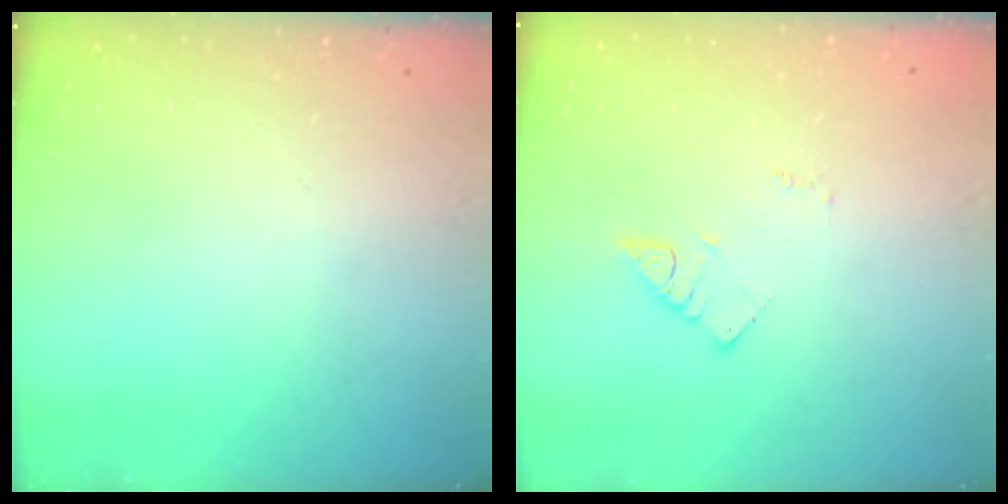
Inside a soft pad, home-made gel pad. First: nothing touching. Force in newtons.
{"total": 2.7, "press": 2.7, "slide": 0.4}